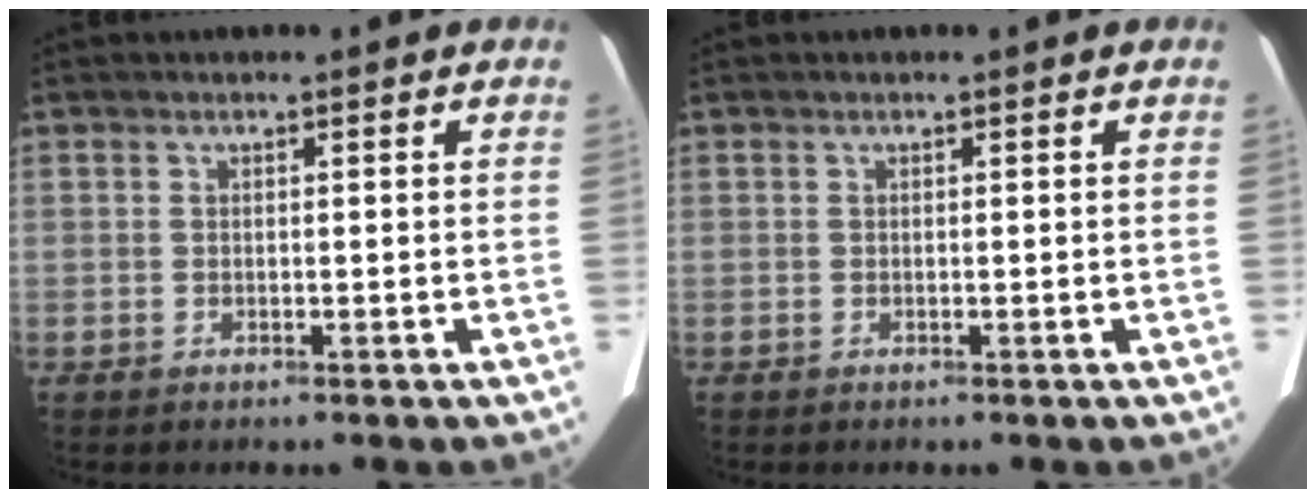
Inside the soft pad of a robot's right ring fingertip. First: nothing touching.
{"total": 0.0}